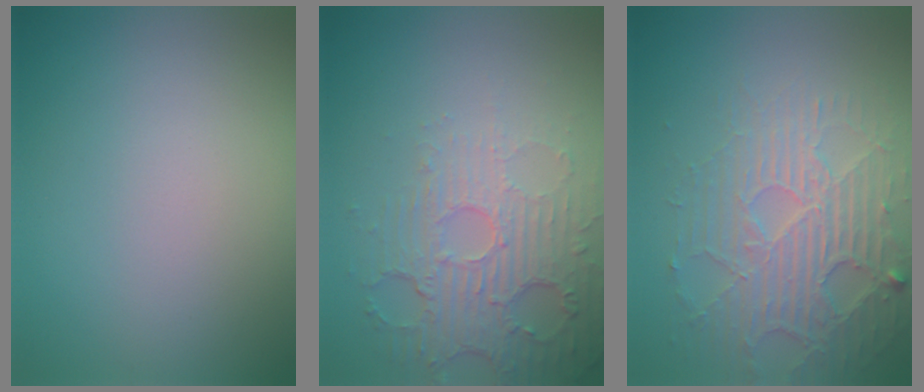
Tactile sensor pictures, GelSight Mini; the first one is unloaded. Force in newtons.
{"total": 5.7, "press": 3.5, "slide": 4.5}
{"total": 4.7, "press": 4.1, "slide": 2.3}